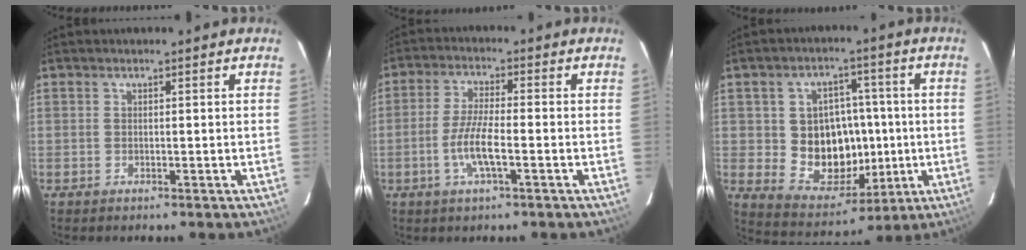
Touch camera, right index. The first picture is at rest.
{"total": 6.9, "force": [-2.4, 1.2, 6.4], "torque": [-0.131, -0.004, -0.048]}
{"total": 13.3, "force": [-0.8, 11.2, 7.0], "torque": [-0.142, 0.009, 0.010]}